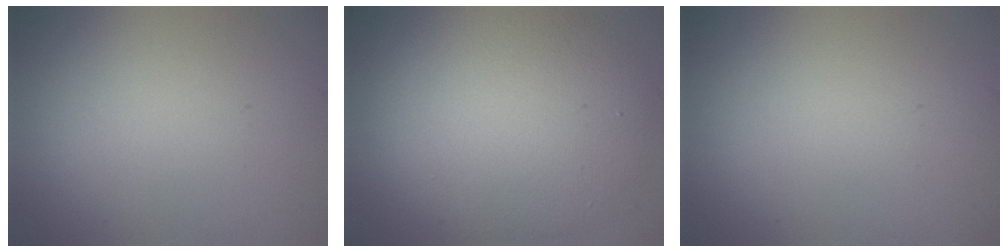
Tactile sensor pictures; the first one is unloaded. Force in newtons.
{"total": 10.4, "press": 10.4, "slide": 0.6}
{"total": 0.0}